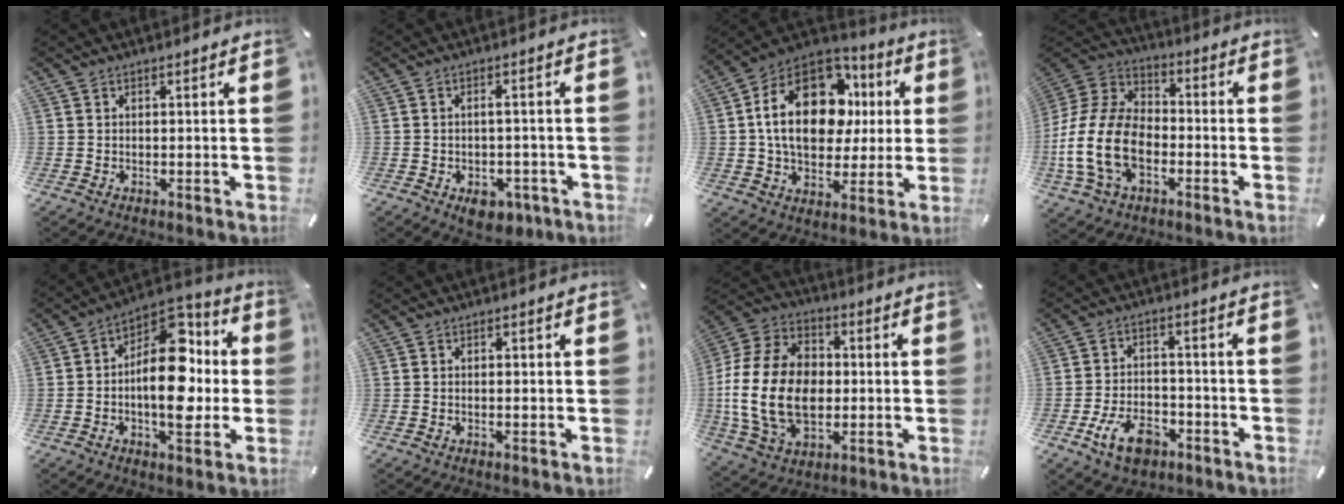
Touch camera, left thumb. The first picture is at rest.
{"total": 5.6, "force": [-2.3, 3.4, 3.7], "torque": [-0.047, 0.014, -0.037]}
{"total": 22.0, "force": [4.7, 15.2, 15.1], "torque": [-0.265, -0.002, 0.083]}
{"total": 17.7, "force": [-5.5, 12.0, 11.8], "torque": [-0.266, 0.027, -0.099]}
{"total": 18.2, "force": [-0.3, 10.7, 14.7], "torque": [-0.233, -0.012, -0.005]}
{"total": 1.1, "force": [-0.3, 0.6, 0.9], "torque": [-0.015, 0.002, -0.007]}
{"total": 20.4, "force": [-2.2, 15.2, 13.4], "torque": [-0.296, 0.022, -0.037]}
{"total": 10.2, "force": [-4.8, 6.3, 6.4], "torque": [-0.126, 0.014, -0.086]}